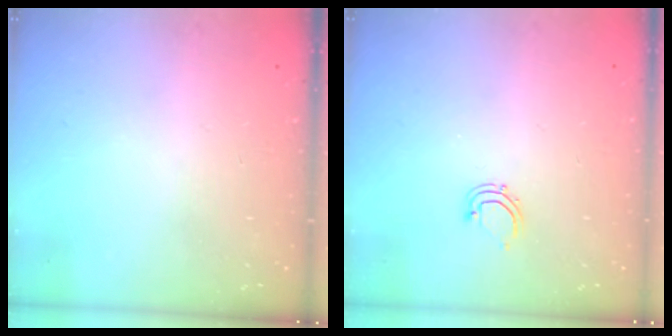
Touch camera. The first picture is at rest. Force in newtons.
{"total": 3.9, "press": 3.8, "slide": 0.7}